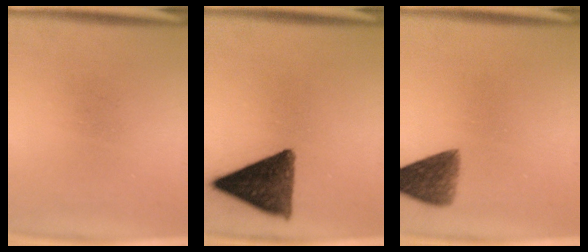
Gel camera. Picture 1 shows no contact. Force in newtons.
{"total": 12.1}
{"total": 6.7}